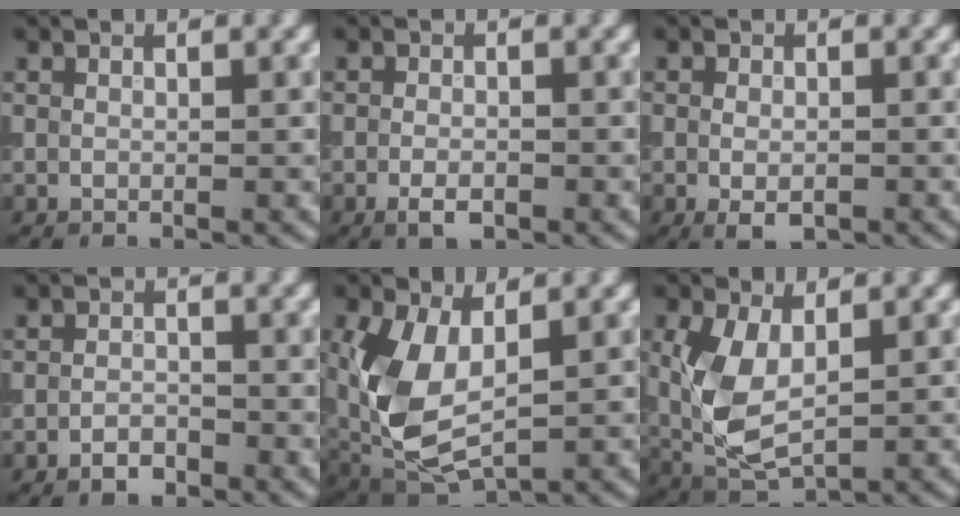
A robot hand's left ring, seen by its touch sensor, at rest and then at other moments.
{"total": 2.0, "force": [-0.9, 1.0, 1.5], "torque": [-0.026, -0.003, -0.018]}
{"total": 2.5, "force": [-0.8, 1.4, 1.9], "torque": [-0.034, -0.006, -0.013]}
{"total": 1.6, "force": [-1.1, 0.8, 0.8], "torque": [-0.012, 0.003, -0.023]}
{"total": 8.4, "force": [0.5, 4.6, 7.0], "torque": [-0.177, -0.012, 0.017]}
{"total": 6.1, "force": [0.5, 3.3, 5.2], "torque": [-0.130, -0.008, 0.017]}